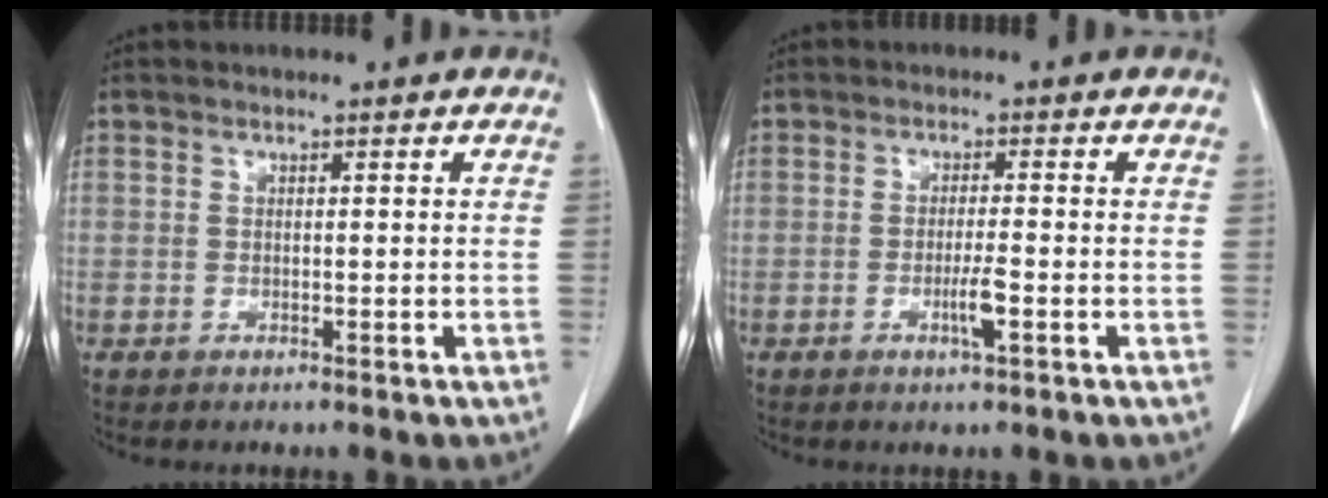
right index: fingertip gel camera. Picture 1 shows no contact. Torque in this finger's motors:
{"motor_torque": [0.36, 0.02, 0.24, 0.05]}